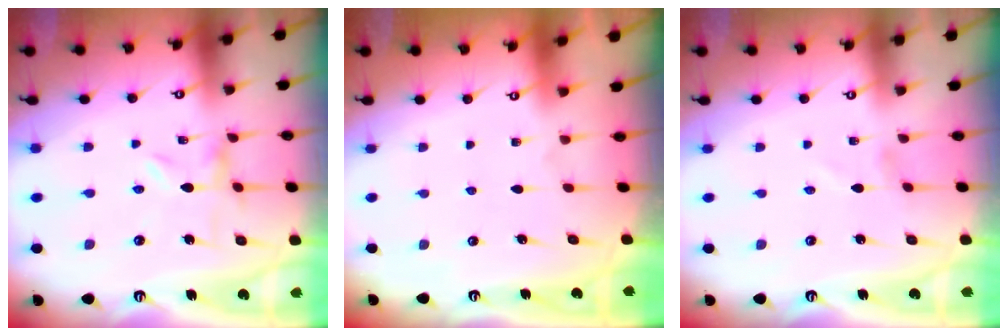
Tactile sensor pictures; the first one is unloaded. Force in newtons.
{"total": 1.6, "press": 1.6, "slide": 0.2}
{"total": 1.4, "press": 1.4, "slide": 0.2}